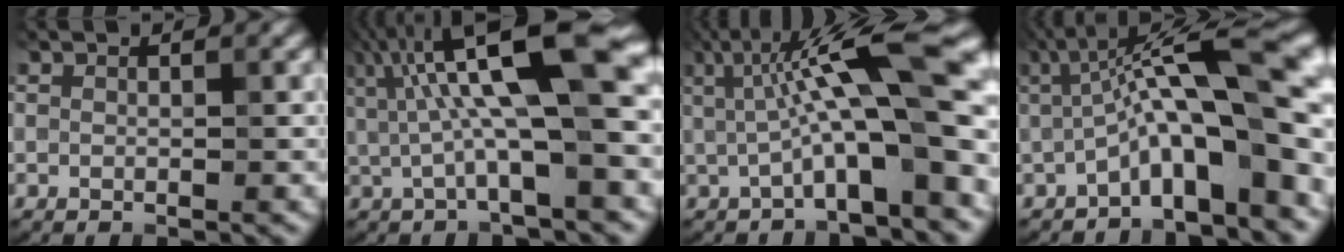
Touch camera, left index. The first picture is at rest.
{"total": 12.0, "force": [2.5, 2.8, 11.4], "torque": [-0.190, 0.019, 0.044]}
{"total": 11.9, "force": [0.7, 2.7, 11.6], "torque": [-0.172, 0.032, 0.016]}
{"total": 11.2, "force": [-0.9, 2.7, 10.8], "torque": [-0.160, 0.027, -0.017]}